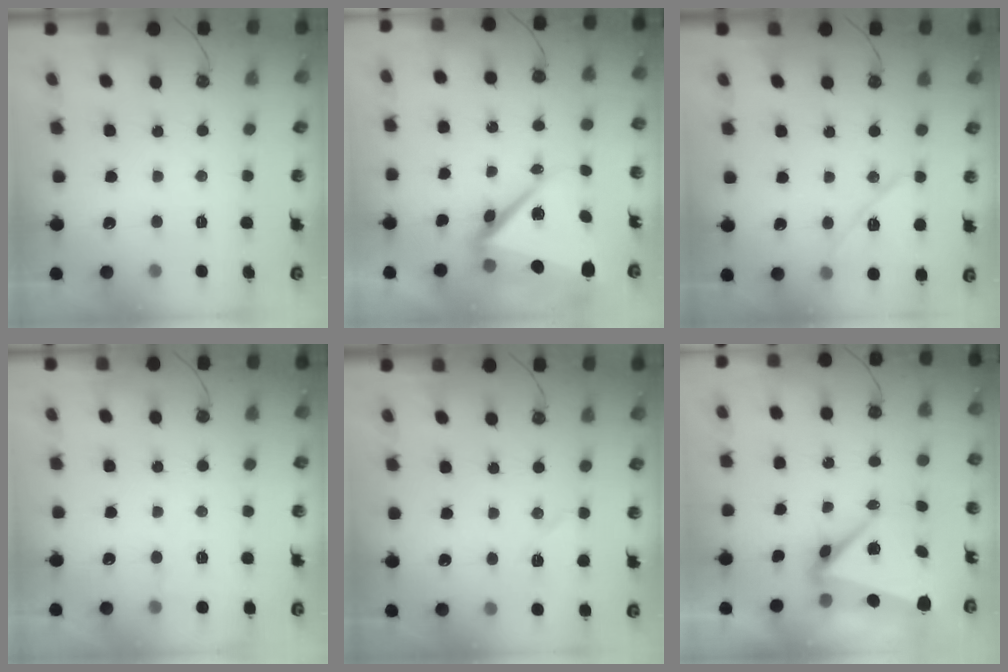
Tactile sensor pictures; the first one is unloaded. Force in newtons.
{"total": 11.7, "press": 11.6, "slide": 2.0}
{"total": 11.8, "press": 11.8, "slide": 0.6}
{"total": 3.2, "press": 2.4, "slide": 2.0}
{"total": 6.5, "press": 6.4, "slide": 1.0}
{"total": 7.6, "press": 7.4, "slide": 1.7}